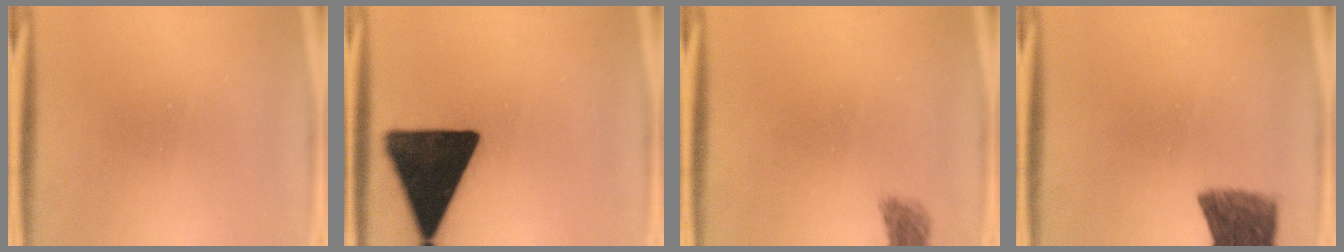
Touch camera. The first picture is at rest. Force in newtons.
{"total": 18.1}
{"total": 2.2}
{"total": 8.0}